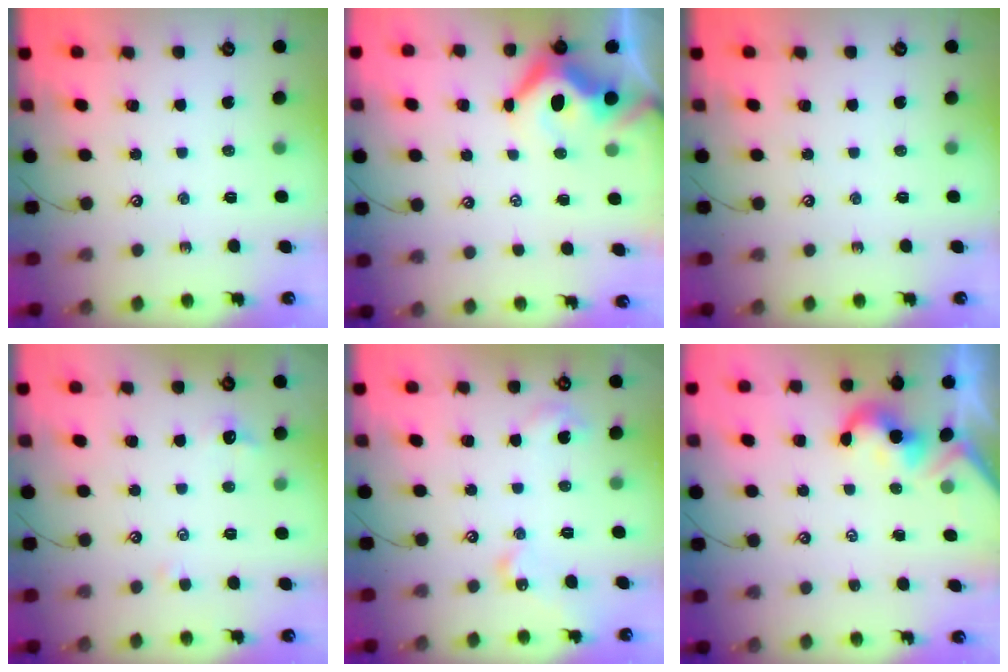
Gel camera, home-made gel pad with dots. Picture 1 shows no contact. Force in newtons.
{"total": 6.2, "press": 6.0, "slide": 1.5}
{"total": 0.0}
{"total": 0.8, "press": 0.5, "slide": 0.7}
{"total": 7.6, "press": 7.6, "slide": 0.3}
{"total": 2.0, "press": 1.9, "slide": 0.5}